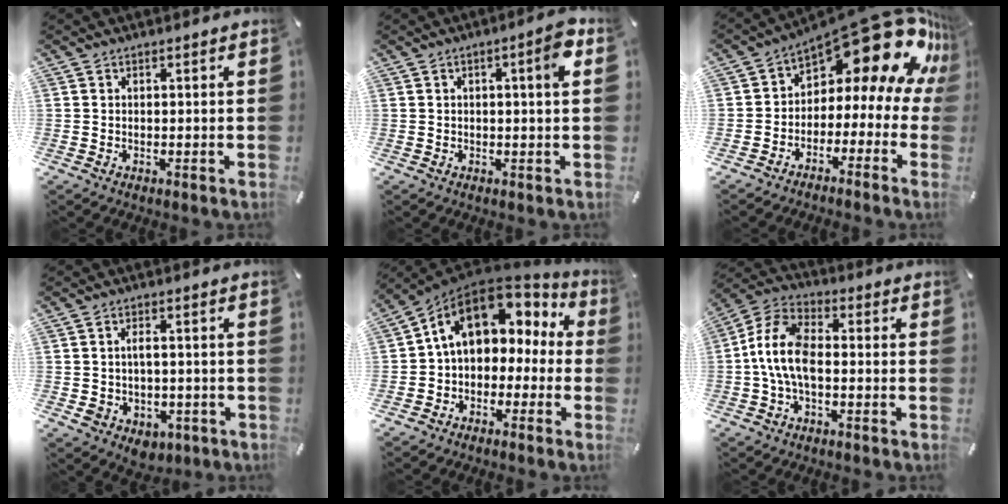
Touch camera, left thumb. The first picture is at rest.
{"total": 4.2, "force": [1.1, 0.7, 4.0], "torque": [-0.062, -0.002, 0.013]}
{"total": 18.7, "force": [10.1, 8.4, 13.2], "torque": [-0.188, -0.076, 0.171]}
{"total": 5.1, "force": [-0.3, 4.0, 3.1], "torque": [-0.052, 0.005, -0.004]}
{"total": 12.0, "force": [4.1, 8.7, 7.3], "torque": [-0.124, -0.009, 0.074]}
{"total": 10.3, "force": [-2.0, 5.9, 8.2], "torque": [-0.182, 0.007, -0.037]}